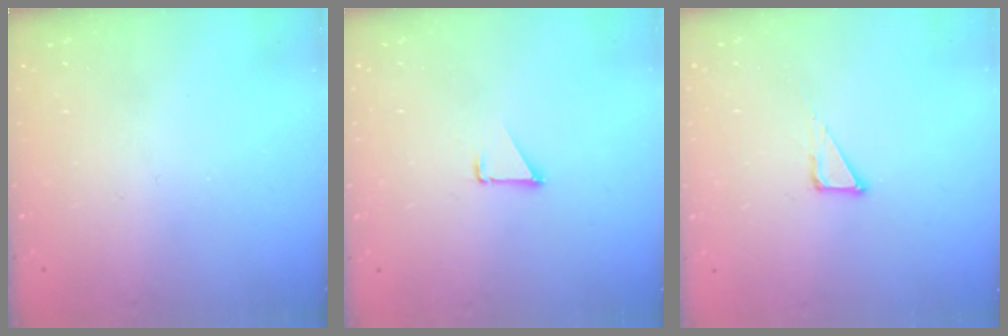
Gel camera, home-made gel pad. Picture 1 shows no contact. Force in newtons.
{"total": 1.1, "press": 1.1, "slide": 0.1}
{"total": 3.8, "press": 3.8, "slide": 0.3}